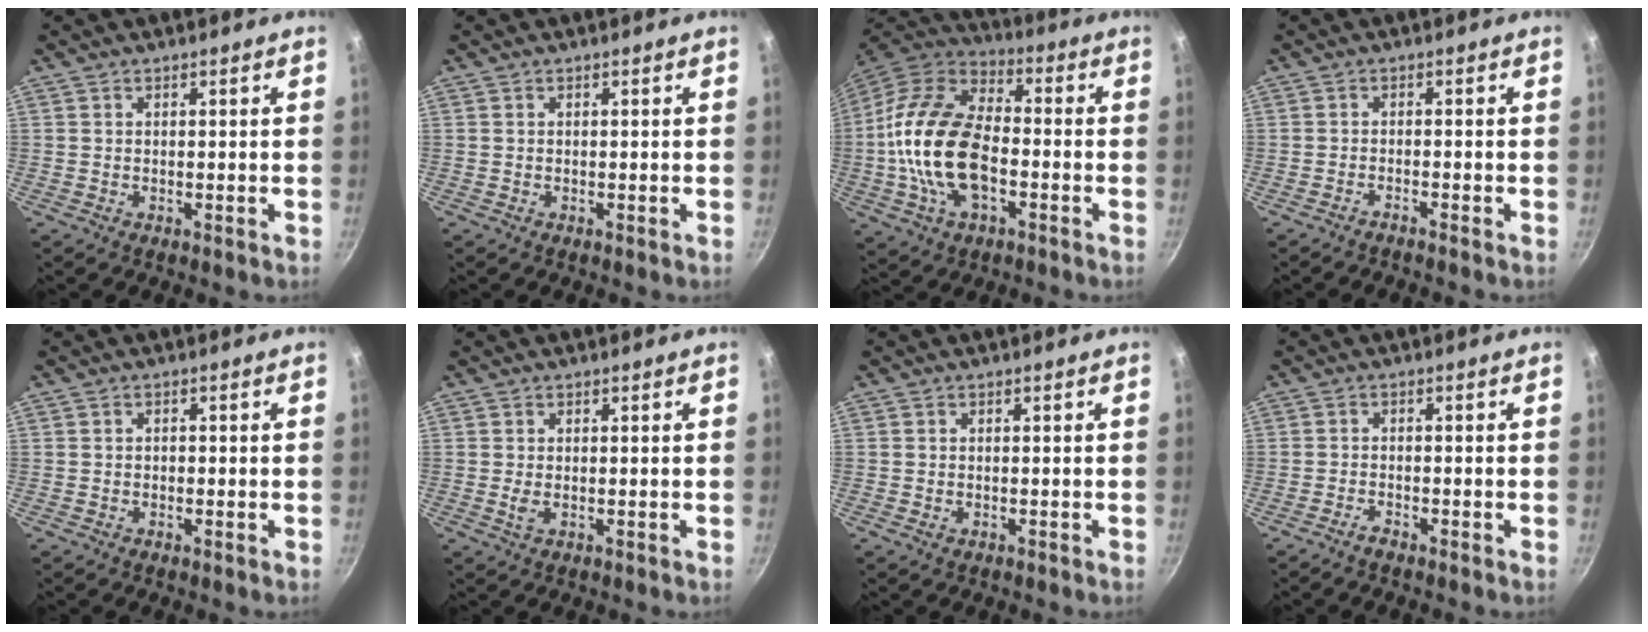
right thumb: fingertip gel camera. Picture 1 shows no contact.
{"total": 0.0}
{"total": 20.5, "force": [-3.3, 12.0, 16.3], "torque": [-0.299, 0.033, -0.070]}
{"total": 1.3, "force": [-1.3, -0.1, 0.3], "torque": [-0.017, 0.016, -0.019]}
{"total": 0.7, "force": [-0.3, 0.5, 0.3], "torque": [-0.006, 0.003, -0.004]}
{"total": 1.3, "force": [-0.1, 0.6, 1.2], "torque": [-0.024, -0.002, 0.000]}
{"total": 0.7, "force": [-0.3, 0.5, 0.4], "torque": [-0.006, 0.000, -0.006]}
{"total": 1.6, "force": [-1.5, 0.3, 0.6], "torque": [-0.018, 0.014, -0.028]}